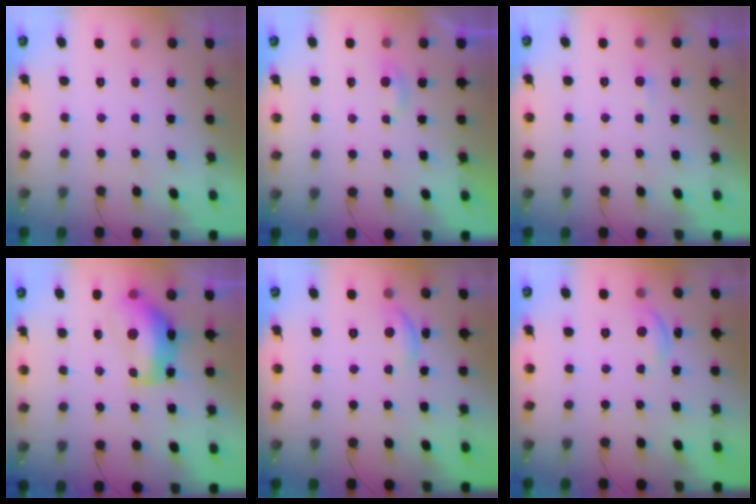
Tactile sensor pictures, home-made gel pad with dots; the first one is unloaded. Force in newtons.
{"total": 2.7, "press": 2.7, "slide": 0.3}
{"total": 2.7, "press": 2.7, "slide": 0.4}
{"total": 14.0, "press": 13.8, "slide": 1.8}
{"total": 8.2, "press": 8.2, "slide": 0.7}
{"total": 6.6, "press": 6.5, "slide": 0.7}